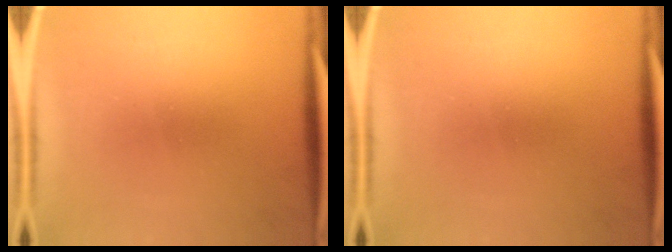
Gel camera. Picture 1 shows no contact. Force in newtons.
{"total": 0.0}